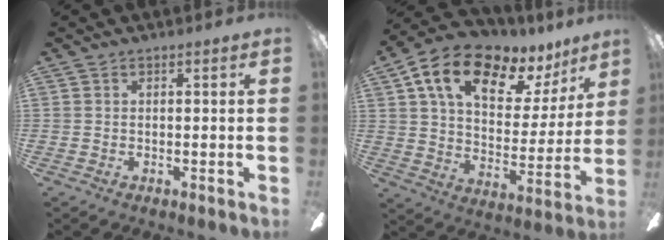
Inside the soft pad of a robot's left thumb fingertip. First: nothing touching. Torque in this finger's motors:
{"motor_torque": [0.70, 0.79, 1.74, -1.03, 0.18]}